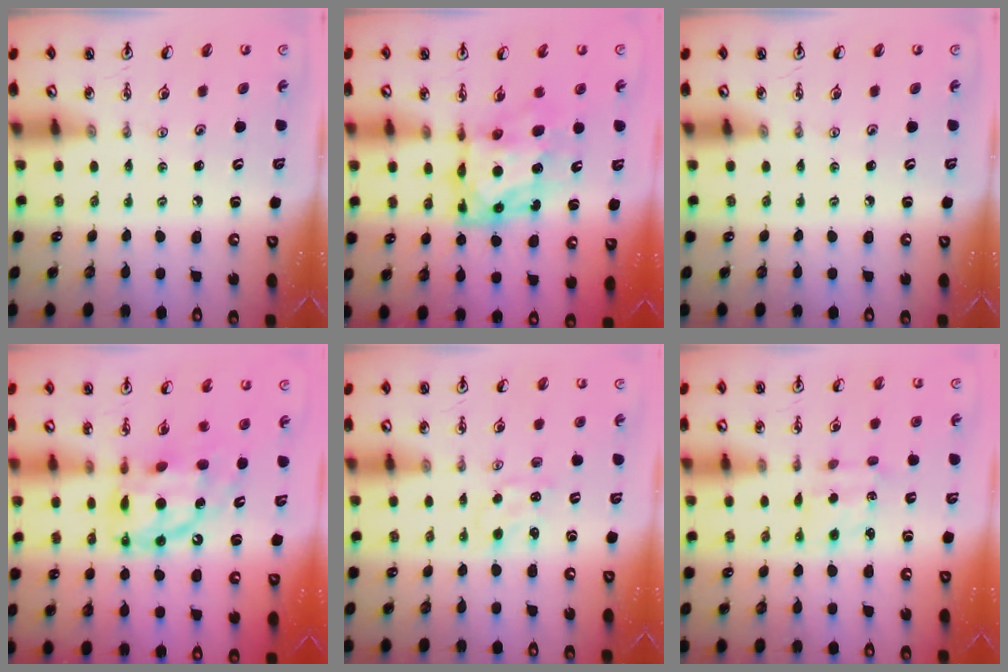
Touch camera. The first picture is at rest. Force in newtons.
{"total": 8.8, "press": 8.7, "slide": 1.2}
{"total": 0.0}
{"total": 13.5, "press": 13.4, "slide": 1.3}
{"total": 1.5, "press": 1.5, "slide": 0.2}
{"total": 2.2, "press": 2.1, "slide": 0.6}